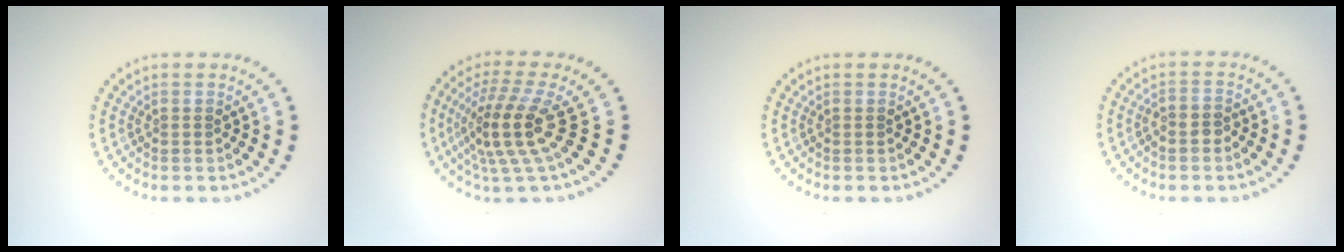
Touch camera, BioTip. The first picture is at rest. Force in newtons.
{"total": 4.8, "press": 3.5, "slide": 3.3}
{"total": 0.0}
{"total": 1.2, "press": 0.9, "slide": 0.7}